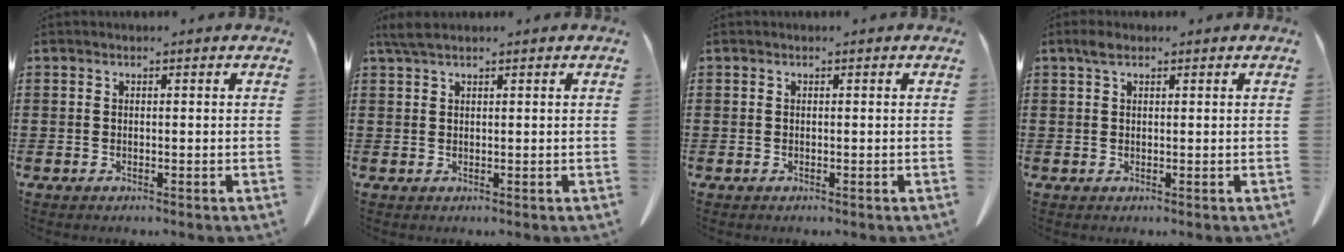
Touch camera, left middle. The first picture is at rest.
{"total": 2.1, "force": [1.5, 0.4, 1.4], "torque": [-0.032, 0.001, 0.028]}
{"total": 0.0}
{"total": 2.3, "force": [1.3, 1.1, 1.5], "torque": [-0.036, 0.007, 0.023]}